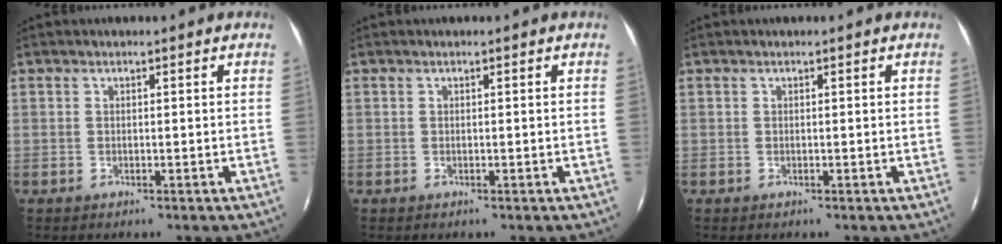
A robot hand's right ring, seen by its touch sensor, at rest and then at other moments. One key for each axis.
{"total": 0.0}
{"total": 0.0}